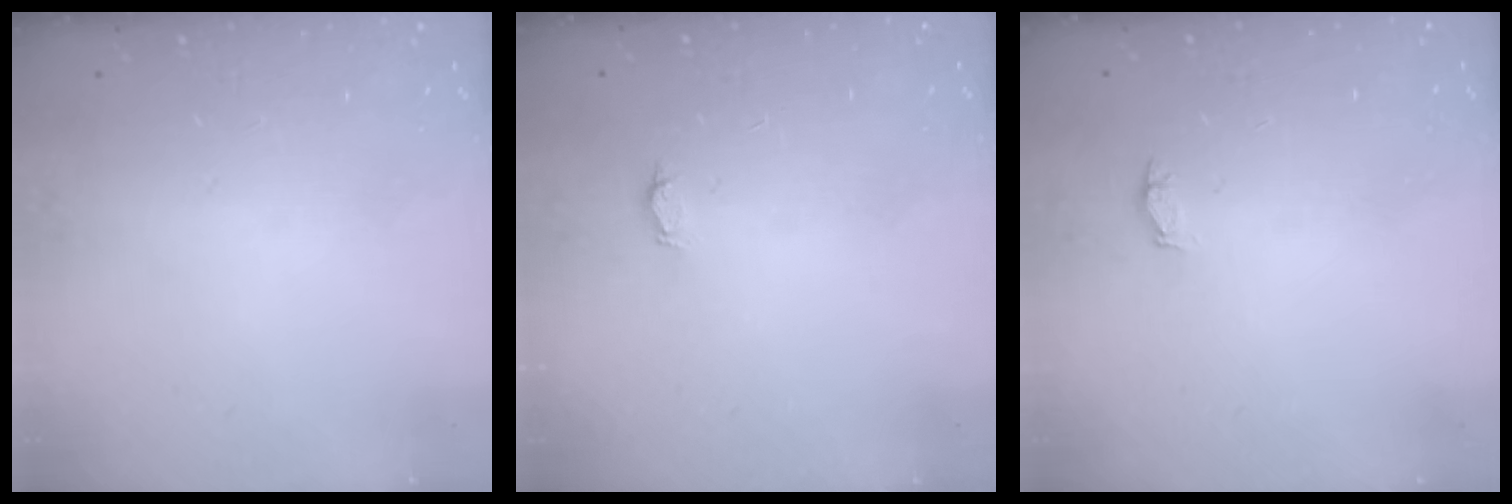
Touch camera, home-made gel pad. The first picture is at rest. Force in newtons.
{"total": 2.2, "press": 2.2, "slide": 0.3}
{"total": 2.9, "press": 2.7, "slide": 1.1}